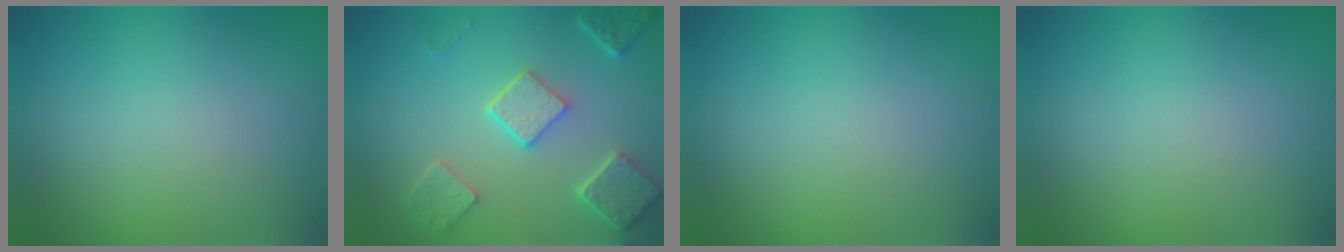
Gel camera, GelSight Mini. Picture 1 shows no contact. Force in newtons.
{"total": 5.5, "press": 4.2, "slide": 3.5}
{"total": 0.0}
{"total": 0.0}